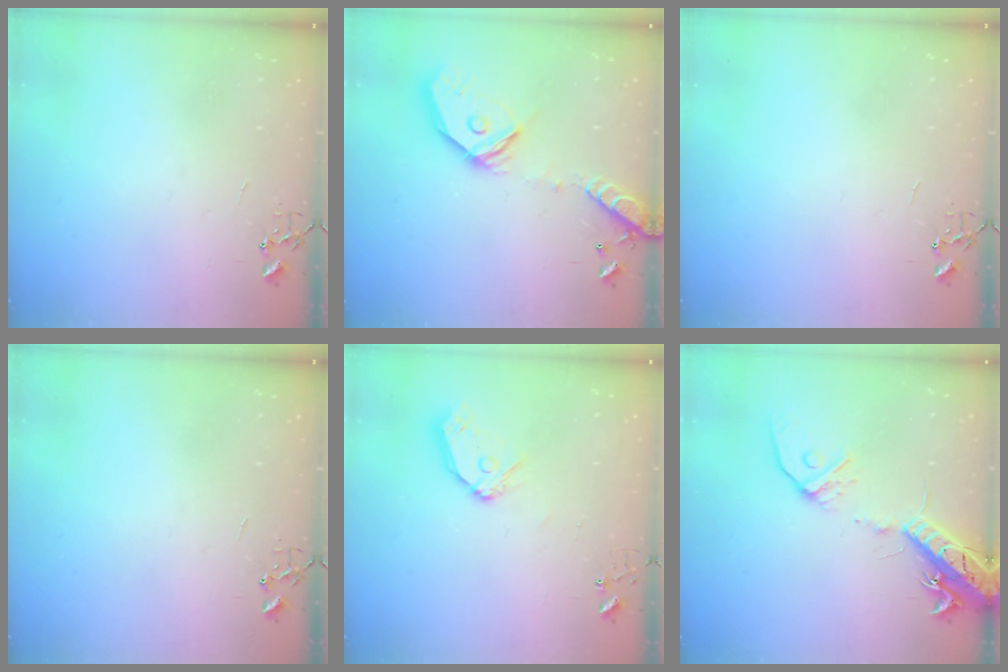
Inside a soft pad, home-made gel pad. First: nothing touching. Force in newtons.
{"total": 18.4, "press": 18.2, "slide": 3.1}
{"total": 0.0}
{"total": 0.0}
{"total": 9.9, "press": 9.8, "slide": 1.3}
{"total": 16.6, "press": 16.3, "slide": 3.5}